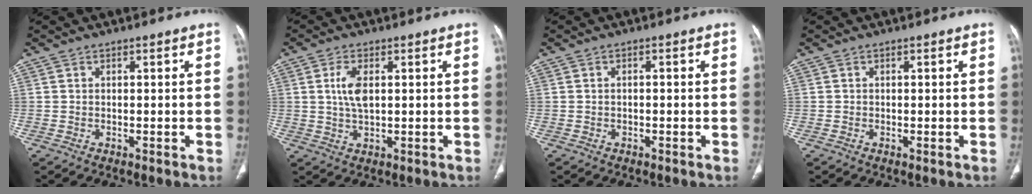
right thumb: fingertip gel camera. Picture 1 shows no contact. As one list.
[{"total": 7.1, "force": [1.1, 3.6, 6.0], "torque": [-0.123, 0.000, 0.020]}, {"total": 0.5, "force": [-0.2, 0.3, 0.4], "torque": [-0.010, 0.003, -0.003]}, {"total": 0.0}]